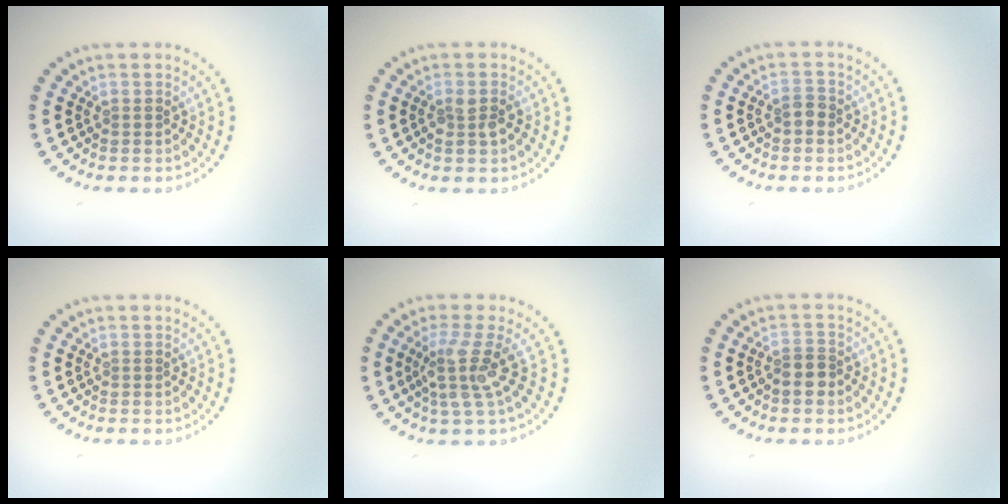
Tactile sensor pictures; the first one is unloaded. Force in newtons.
{"total": 1.6, "press": 1.5, "slide": 0.5}
{"total": 1.2, "press": 1.2, "slide": 0.3}
{"total": 0.0}
{"total": 3.5, "press": 2.5, "slide": 2.4}
{"total": 2.0, "press": 1.7, "slide": 1.0}